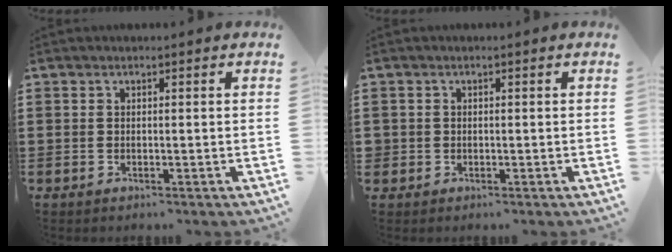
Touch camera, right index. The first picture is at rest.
{"total": 1.0, "force": [-0.2, 0.9, 0.1], "torque": [-0.004, 0.004, -0.007]}